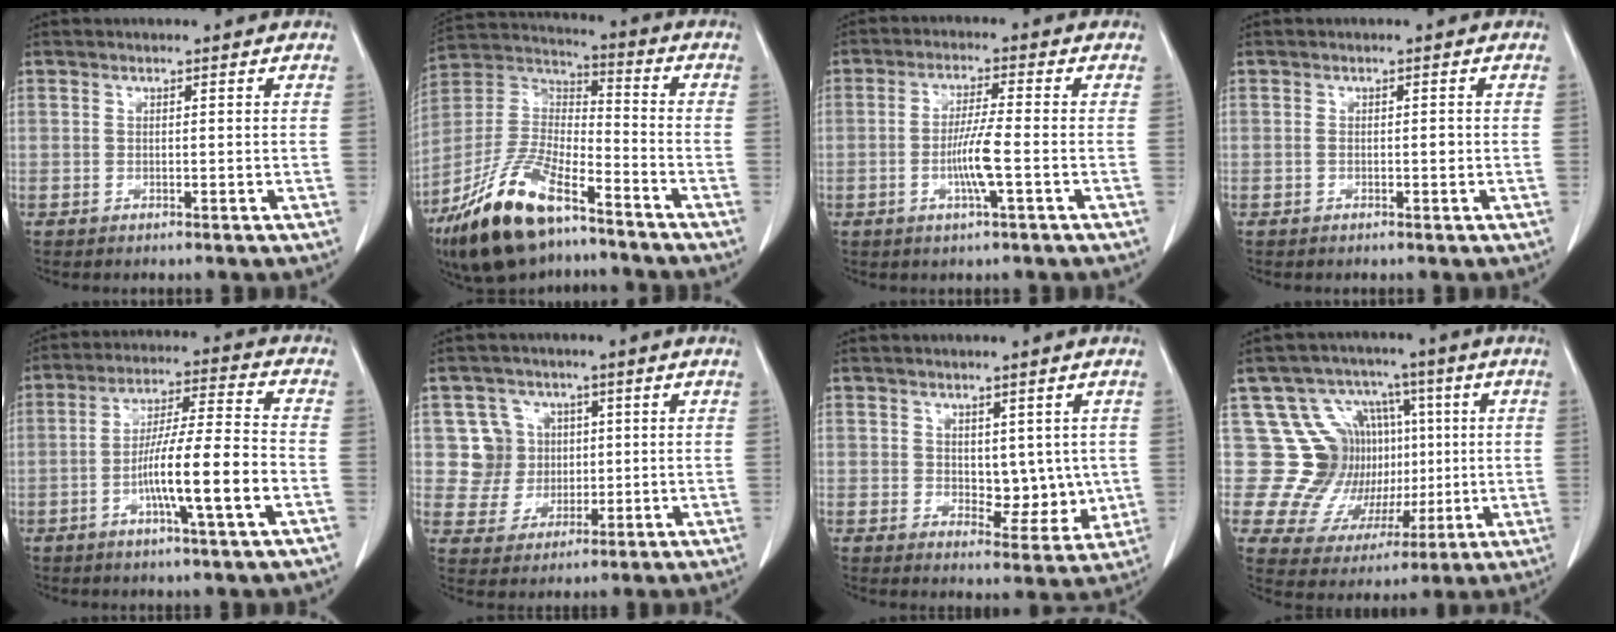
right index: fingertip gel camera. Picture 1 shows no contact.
{"total": 18.3, "force": [-12.2, 5.9, 12.2], "torque": [-0.268, -0.008, -0.226]}
{"total": 5.9, "force": [-1.5, -0.1, 5.7], "torque": [-0.112, -0.006, -0.029]}
{"total": 1.2, "force": [-0.1, 0.5, 1.1], "torque": [-0.020, 0.000, -0.001]}
{"total": 12.6, "force": [-3.7, 0.2, 12.0], "torque": [-0.209, 0.001, -0.068]}
{"total": 6.8, "force": [1.7, 6.6, 0.2], "torque": [0.004, 0.016, 0.037]}
{"total": 6.6, "force": [0.7, 3.8, 5.3], "torque": [-0.058, -0.007, 0.023]}
{"total": 15.3, "force": [3.2, 14.0, 5.1], "torque": [-0.075, 0.065, 0.080]}